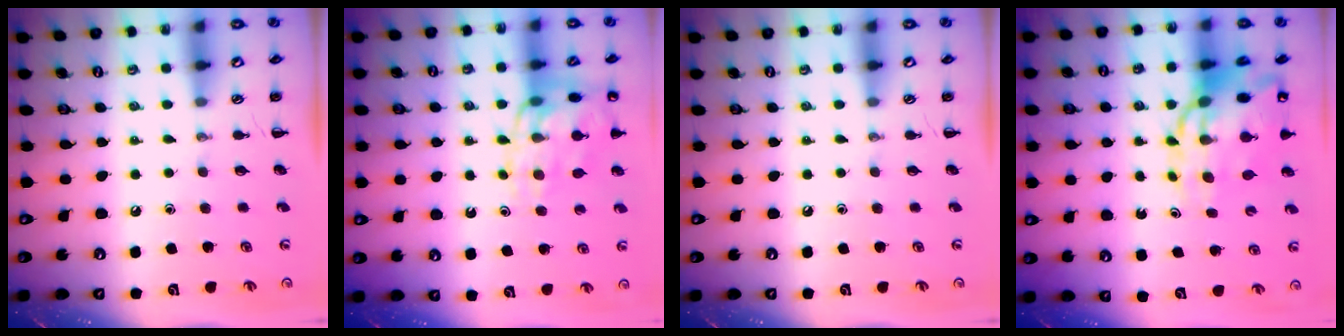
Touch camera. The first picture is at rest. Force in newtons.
{"total": 14.7, "press": 14.5, "slide": 2.3}
{"total": 0.0}
{"total": 14.2, "press": 13.6, "slide": 3.8}